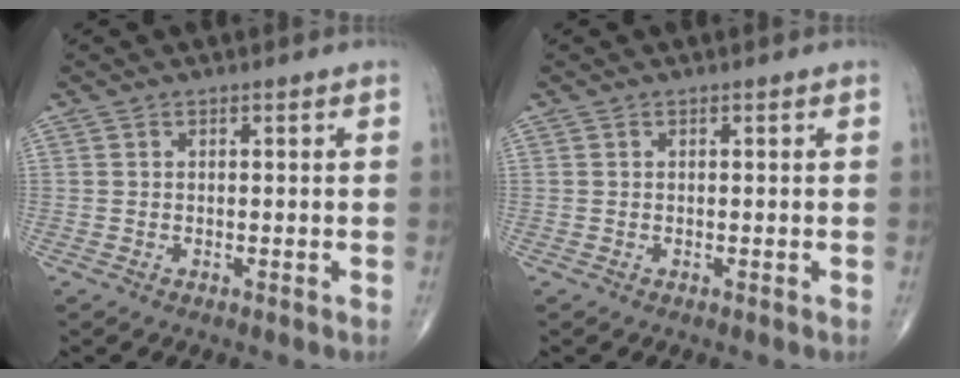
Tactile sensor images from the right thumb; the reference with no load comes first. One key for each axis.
{"total": 0.0}